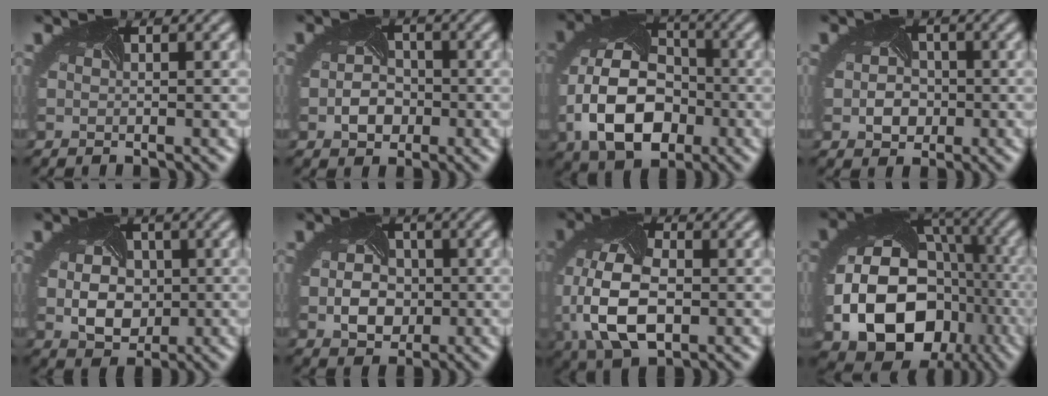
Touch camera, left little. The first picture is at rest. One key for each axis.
{"total": 2.8, "fx": -1.0, "fy": 2.2, "fz": 1.4, "tx": -0.026, "ty": -0.005, "tz": -0.022}
{"total": 10.1, "fx": -2.8, "fy": 6.8, "fz": 7.0, "tx": -0.155, "ty": -0.017, "tz": -0.053}
{"total": 2.9, "fx": -0.5, "fy": 2.4, "fz": 1.4, "tx": -0.022, "ty": -0.003, "tz": -0.013}
{"total": 5.7, "fx": -0.1, "fy": 4.4, "fz": 3.6, "tx": -0.056, "ty": 0.000, "tz": 0.001}
{"total": 4.2, "fx": -0.5, "fy": 3.3, "fz": 2.5, "tx": -0.047, "ty": -0.003, "tz": -0.009}
{"total": 9.2, "fx": -1.7, "fy": 5.5, "fz": 7.1, "tx": -0.171, "ty": -0.018, "tz": -0.029}
{"total": 16.8, "fx": -4.3, "fy": 13.2, "fz": 9.4, "tx": -0.175, "ty": -0.045, "tz": -0.055}